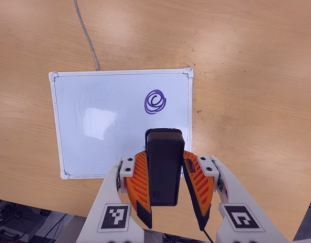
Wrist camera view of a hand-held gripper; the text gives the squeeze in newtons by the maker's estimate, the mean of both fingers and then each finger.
{"total": 5.3, "left": 4.6, "right": 6.0}